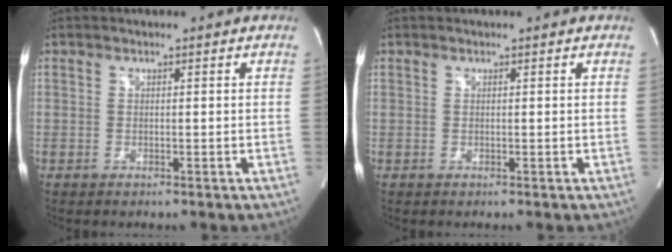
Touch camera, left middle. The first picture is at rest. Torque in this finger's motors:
{"motor_torque": [0.71, -0.78, -0.12, -0.21]}